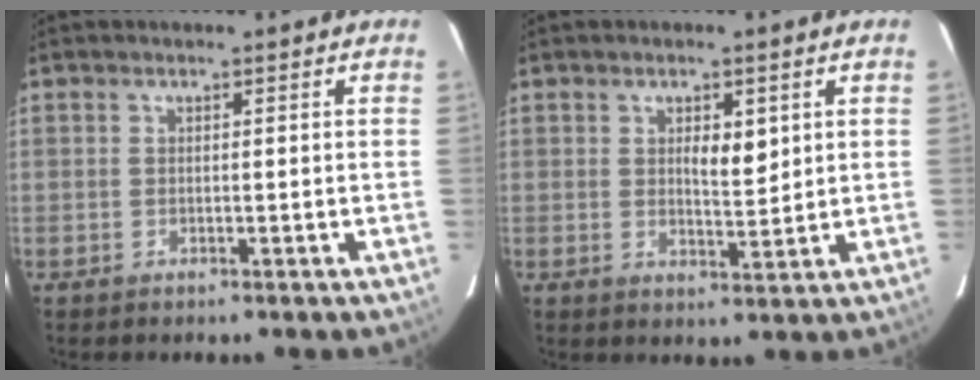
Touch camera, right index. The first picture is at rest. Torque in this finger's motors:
{"motor_torque": [0.11, 0.11, 0.07, 0.05]}